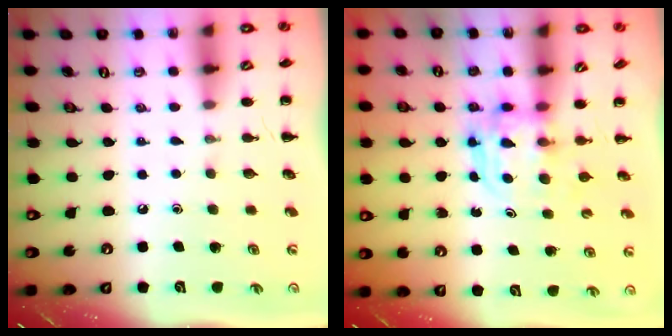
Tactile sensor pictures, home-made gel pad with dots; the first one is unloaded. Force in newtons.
{"total": 3.8, "press": 3.8, "slide": 0.3}